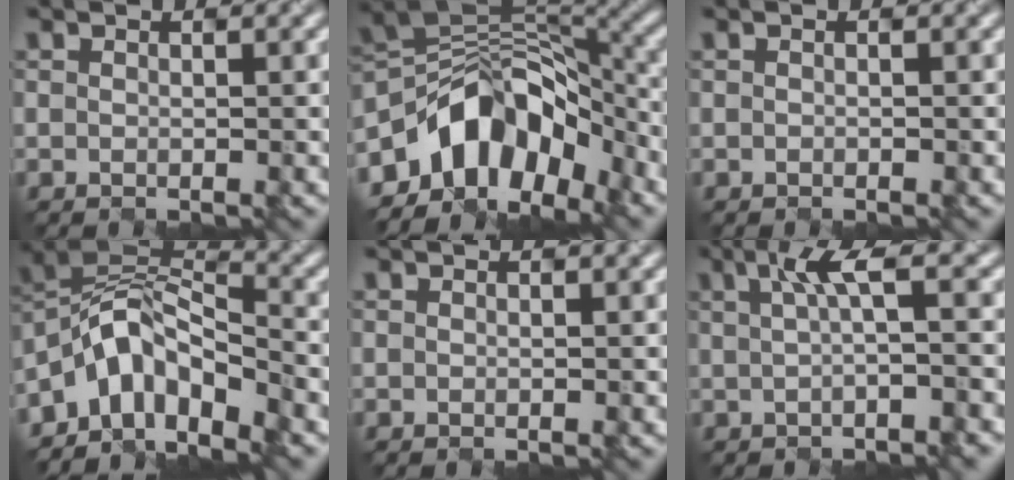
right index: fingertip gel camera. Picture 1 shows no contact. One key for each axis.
{"total": 7.9, "fx": -5.2, "fy": 4.6, "fz": 3.8, "tx": -0.034, "ty": 0.007, "tz": -0.094}
{"total": 0.0}
{"total": 6.6, "fx": -4.5, "fy": 3.1, "fz": 3.8, "tx": -0.051, "ty": 0.013, "tz": -0.092}
{"total": 0.0}
{"total": 3.6, "fx": 0.3, "fy": 0.5, "fz": 3.6, "tx": -0.058, "ty": 0.008, "tz": 0.012}